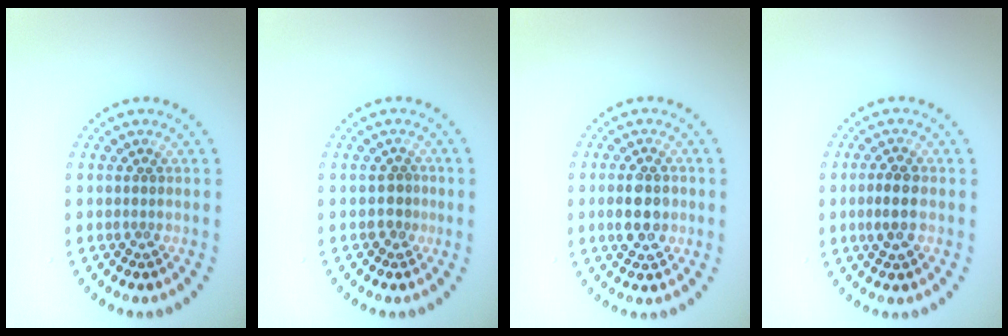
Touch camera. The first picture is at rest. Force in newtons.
{"total": 1.2, "press": 1.0, "slide": 0.6}
{"total": 3.6, "press": 3.6, "slide": 0.2}
{"total": 2.3, "press": 2.2, "slide": 0.3}